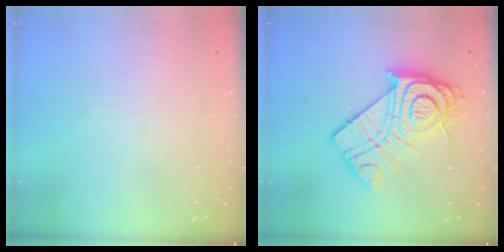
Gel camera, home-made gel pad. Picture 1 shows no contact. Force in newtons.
{"total": 20.8, "press": 20.7, "slide": 1.6}